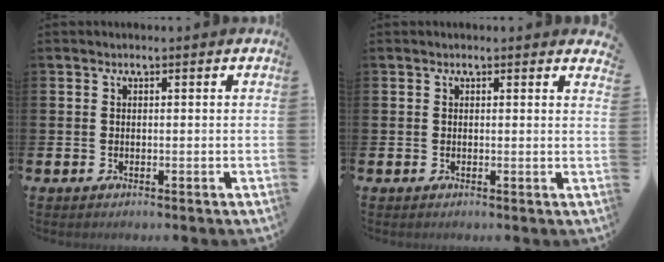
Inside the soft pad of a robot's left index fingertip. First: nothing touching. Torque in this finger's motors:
{"motor_torque": [0.25, -0.15, 0.05, 0.00]}